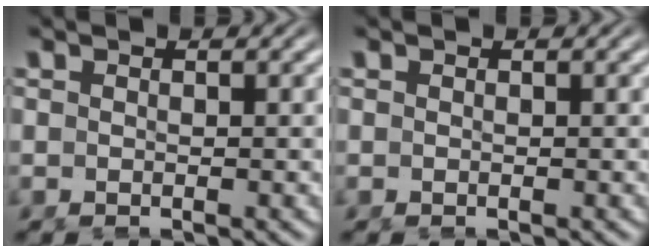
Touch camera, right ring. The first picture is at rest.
{"total": 0.0}